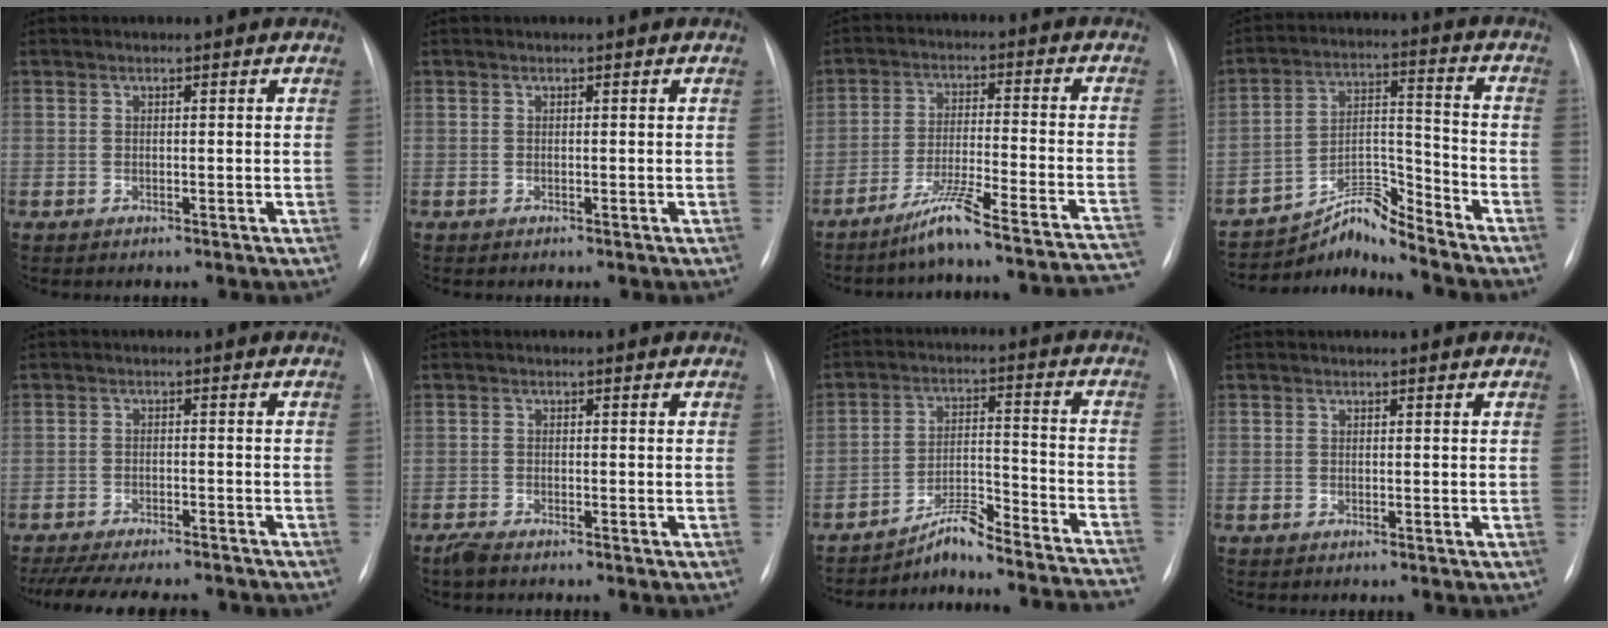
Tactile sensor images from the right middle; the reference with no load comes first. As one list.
[{"total": 0.0}, {"total": 20.2, "force": [-18.3, -0.2, 8.6], "torque": [-0.079, 0.011, -0.253]}, {"total": 7.5, "force": [-7.4, -1.0, 0.2], "torque": [-0.010, 0.034, -0.130]}, {"total": 15.9, "force": [-14.0, 3.5, 6.8], "torque": [-0.150, -0.016, -0.190]}, {"total": 1.6, "force": [-1.4, 0.3, 0.8], "torque": [-0.025, -0.005, -0.027]}, {"total": 18.7, "force": [-17.9, 0.2, 5.2], "torque": [-0.063, 0.024, -0.253]}, {"total": 0.0}]